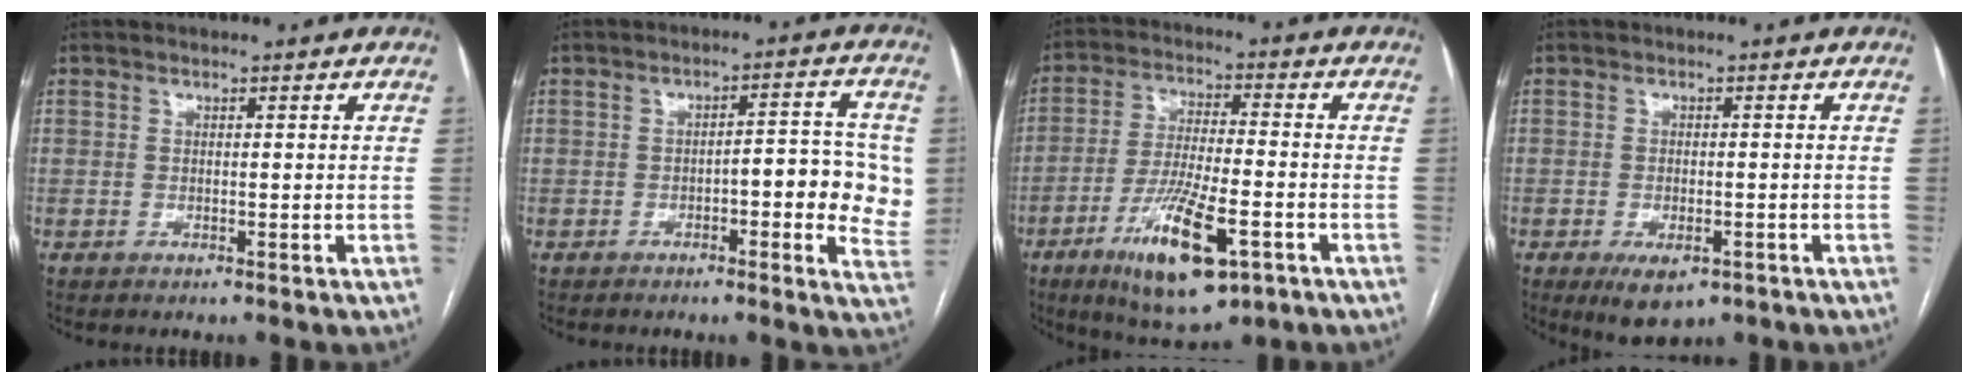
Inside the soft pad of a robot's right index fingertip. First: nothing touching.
{"total": 9.1, "force": [-0.8, 2.7, 8.7], "torque": [-0.091, 0.015, -0.013]}
{"total": 14.1, "force": [-6.6, 3.5, 12.0], "torque": [-0.224, -0.021, -0.104]}
{"total": 5.5, "force": [-3.1, 2.6, 3.8], "torque": [-0.062, -0.007, -0.039]}